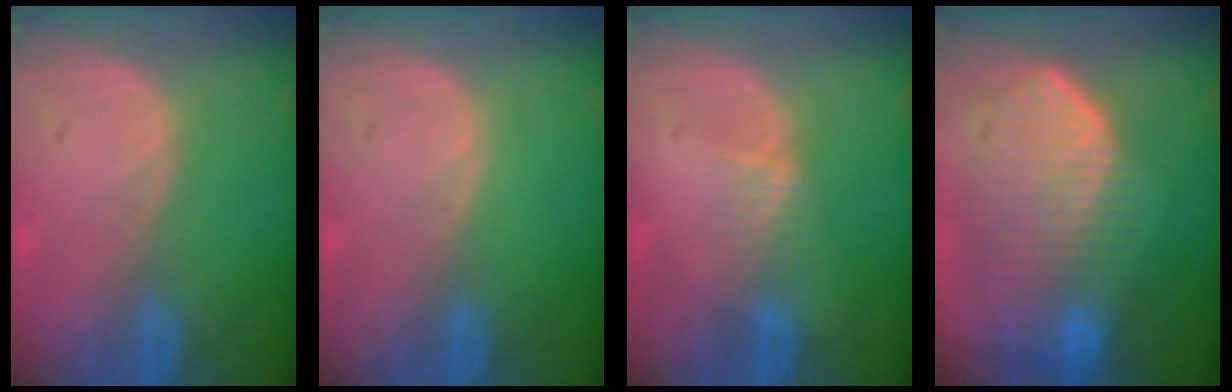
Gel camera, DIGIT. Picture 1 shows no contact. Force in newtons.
{"total": 0.0}
{"total": 1.9, "press": 1.9, "slide": 0.2}
{"total": 10.8, "press": 9.5, "slide": 5.2}